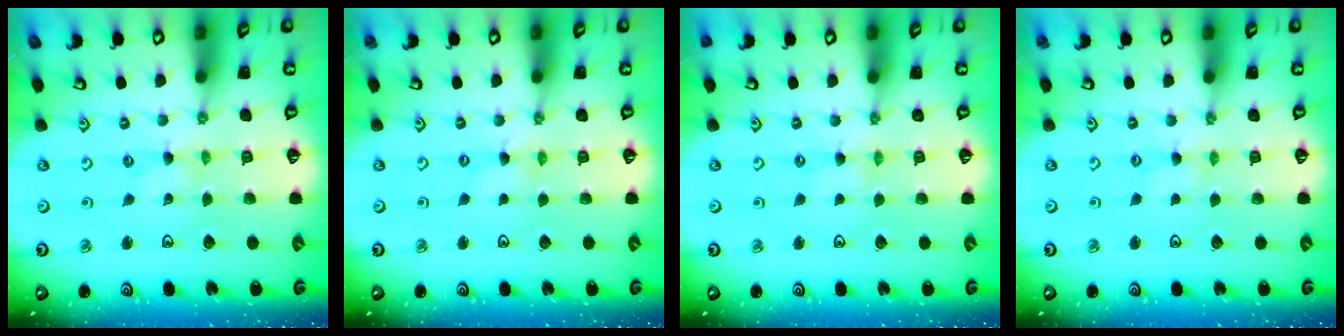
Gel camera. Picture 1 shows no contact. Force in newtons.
{"total": 0.0}
{"total": 1.2, "press": 1.2, "slide": 0.3}
{"total": 0.0}